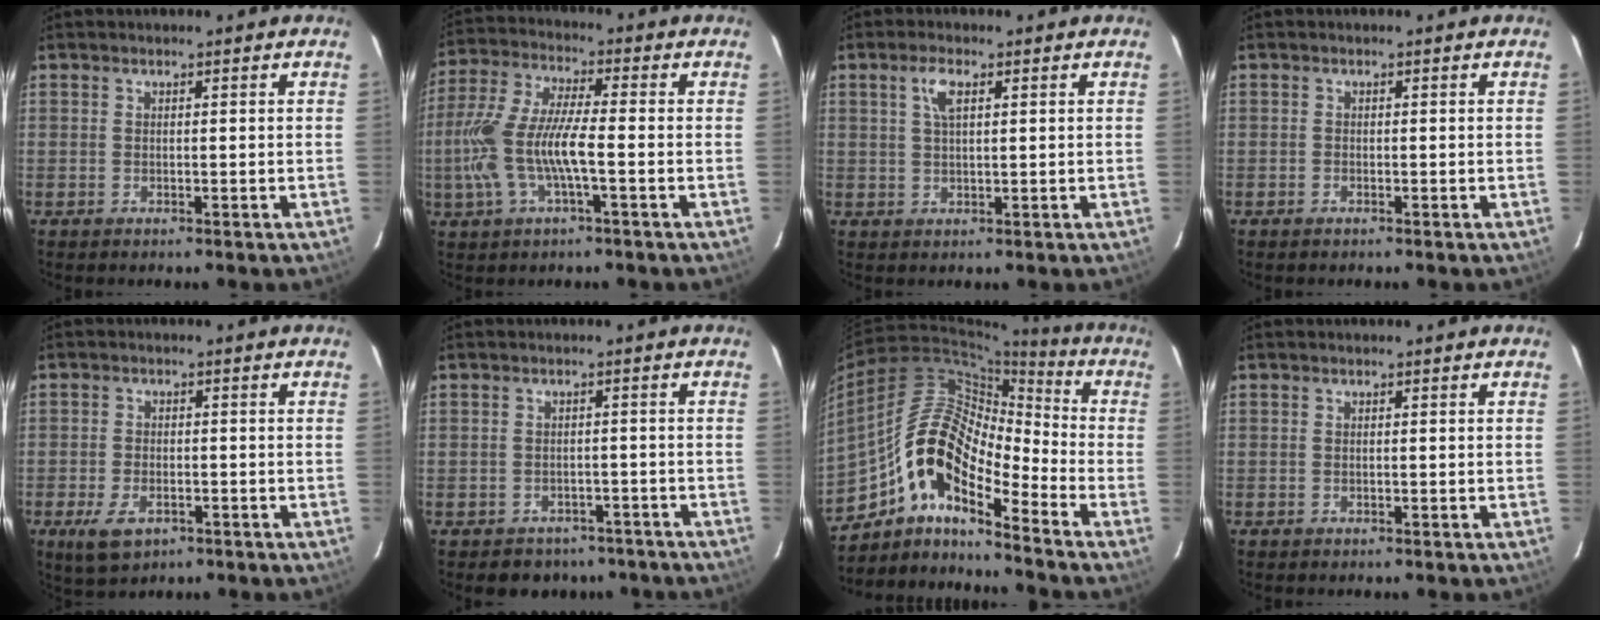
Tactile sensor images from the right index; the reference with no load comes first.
{"total": 12.5, "force": [-3.0, 3.0, 11.7], "torque": [-0.254, -0.001, -0.057]}
{"total": 3.5, "force": [1.4, 1.3, 3.0], "torque": [-0.059, 0.007, 0.027]}
{"total": 0.5, "force": [-0.5, 0.3, 0.1], "torque": [-0.003, 0.001, -0.010]}
{"total": 6.2, "force": [-3.1, 3.5, 4.1], "torque": [-0.099, -0.013, -0.051]}
{"total": 7.3, "force": [-5.4, 4.8, 1.2], "torque": [-0.021, 0.030, -0.060]}
{"total": 14.9, "force": [-9.1, 5.0, 10.6], "torque": [-0.181, 0.011, -0.187]}
{"total": 0.0}